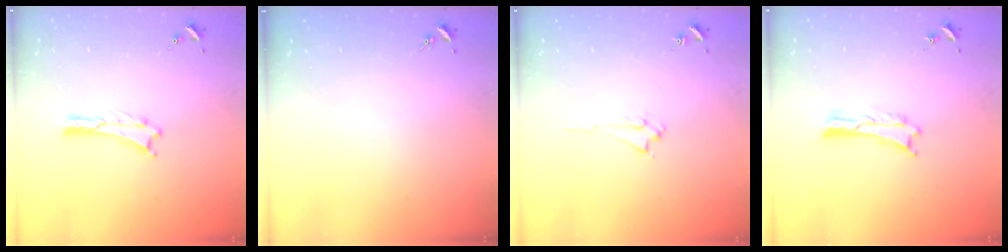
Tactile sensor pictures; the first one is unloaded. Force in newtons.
{"total": 0.0}
{"total": 1.9, "press": 1.8, "slide": 0.4}
{"total": 0.0}